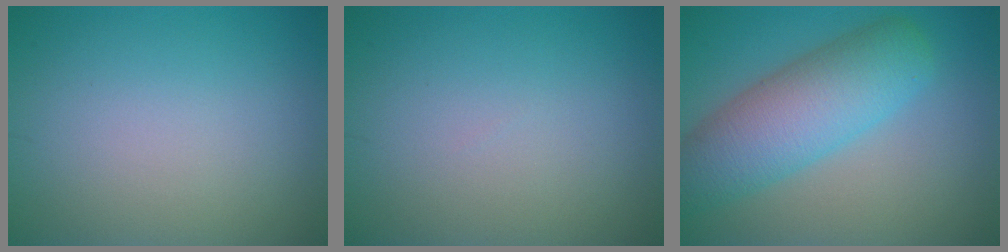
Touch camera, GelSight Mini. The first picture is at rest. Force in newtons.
{"total": 0.0}
{"total": 7.5, "press": 7.5, "slide": 0.3}